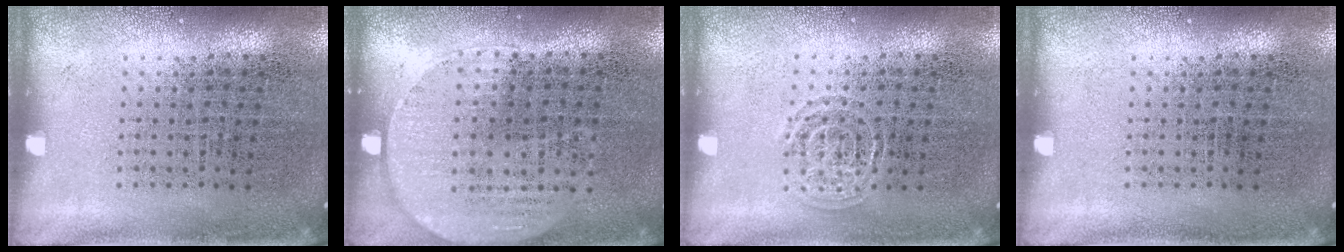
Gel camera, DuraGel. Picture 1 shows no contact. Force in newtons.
{"total": 0.6, "press": 0.4, "slide": 0.5}
{"total": 1.3, "press": 1.3, "slide": 0.2}
{"total": 0.0}